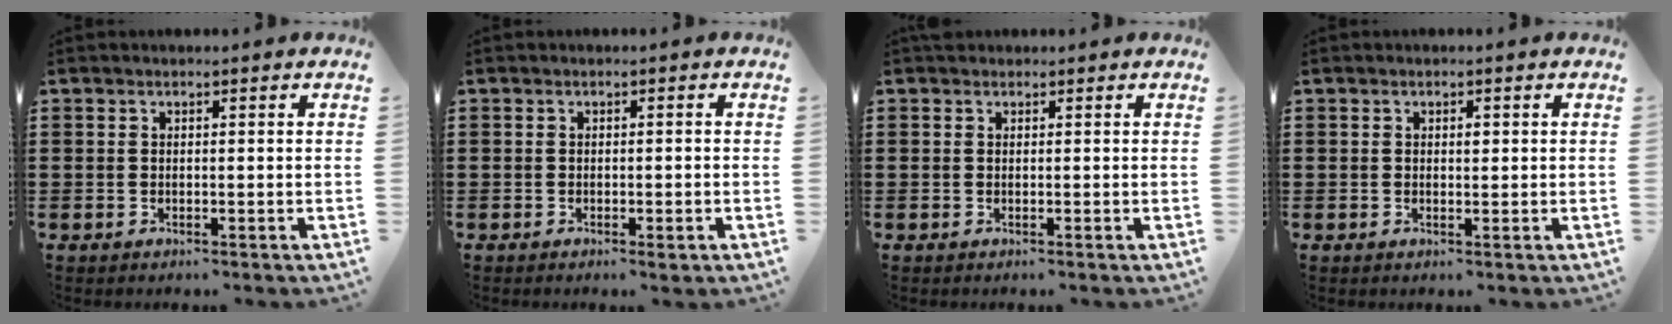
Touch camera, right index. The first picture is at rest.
{"total": 0.6, "force": [-0.4, 0.0, 0.5], "torque": [-0.011, -0.006, -0.005]}
{"total": 0.6, "force": [0.4, 0.5, 0.0], "torque": [-0.001, 0.002, 0.008]}
{"total": 0.9, "force": [0.2, 0.5, 0.7], "torque": [-0.006, -0.003, 0.003]}